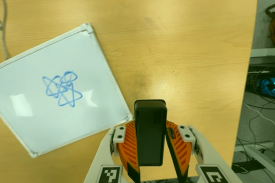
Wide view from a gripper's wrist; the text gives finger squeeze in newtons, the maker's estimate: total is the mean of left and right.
{"total": 6.0, "left": 5.2, "right": 6.9}